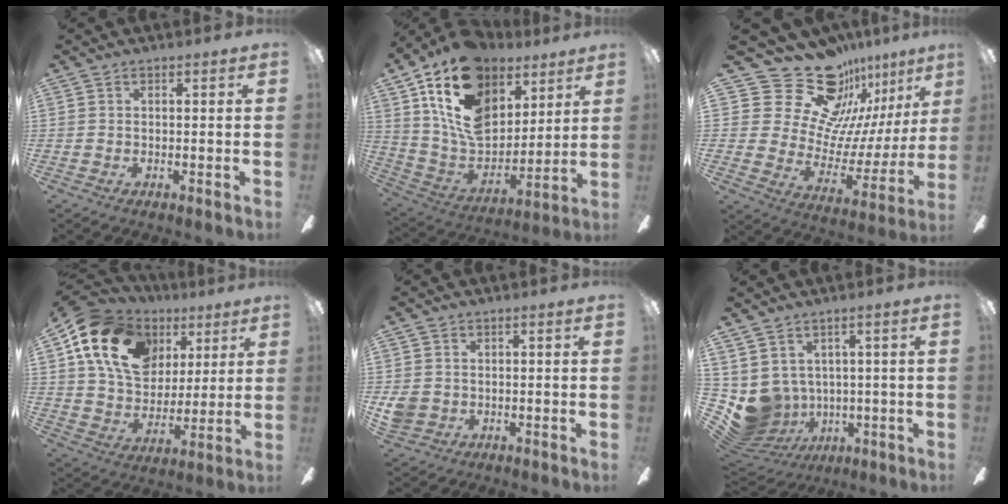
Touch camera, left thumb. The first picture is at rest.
{"total": 21.2, "force": [11.6, 13.5, 11.5], "torque": [-0.222, -0.061, 0.213]}
{"total": 24.7, "force": [19.2, 12.8, 8.9], "torque": [-0.148, -0.139, 0.367]}
{"total": 19.9, "force": [8.8, 14.4, 10.6], "torque": [-0.203, -0.009, 0.165]}
{"total": 4.3, "force": [0.1, 4.1, 1.6], "torque": [-0.030, 0.006, 0.005]}
{"total": 8.0, "force": [0.3, 7.8, 2.0], "torque": [-0.098, -0.019, 0.018]}